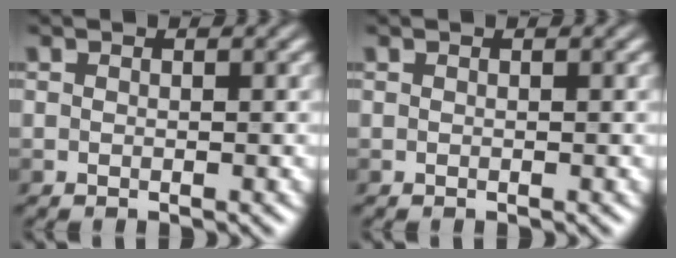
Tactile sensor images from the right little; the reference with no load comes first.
{"total": 0.0}